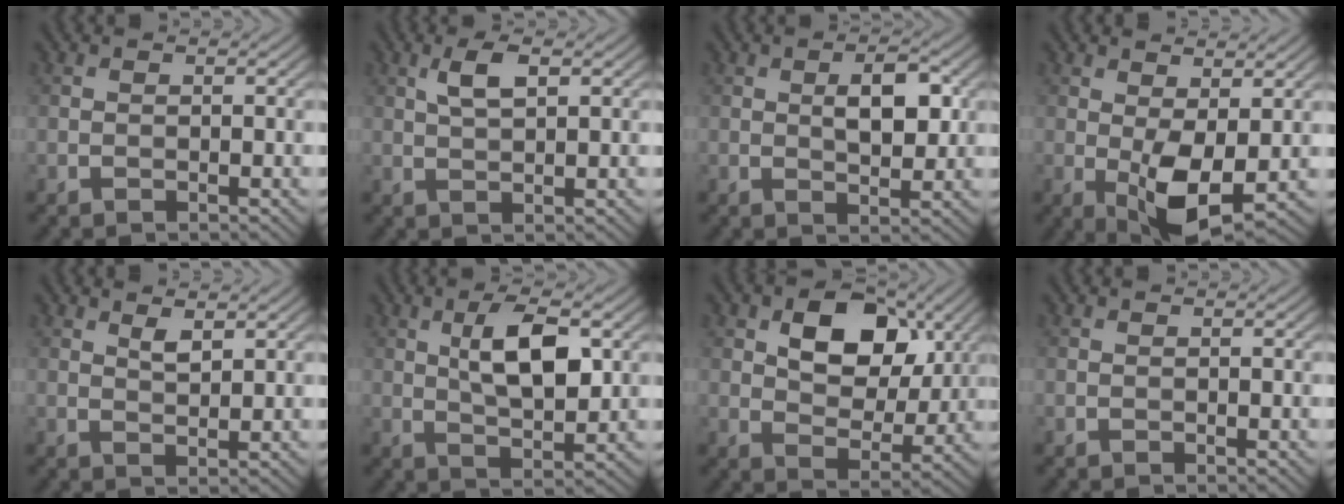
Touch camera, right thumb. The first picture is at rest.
{"total": 3.3, "force": [1.4, 1.0, 2.8], "torque": [-0.061, 0.004, 0.027]}
{"total": 4.9, "force": [1.0, 2.2, 4.3], "torque": [-0.071, 0.000, 0.017]}
{"total": 6.6, "force": [-0.3, 2.9, 5.9], "torque": [-0.114, -0.005, 0.000]}
{"total": 2.1, "force": [1.4, 0.6, 1.5], "torque": [-0.033, -0.004, 0.030]}
{"total": 7.5, "force": [1.9, 2.9, 6.6], "torque": [-0.118, 0.003, 0.035]}
{"total": 10.3, "force": [3.6, 6.6, 7.0], "torque": [-0.116, 0.002, 0.054]}
{"total": 0.0}